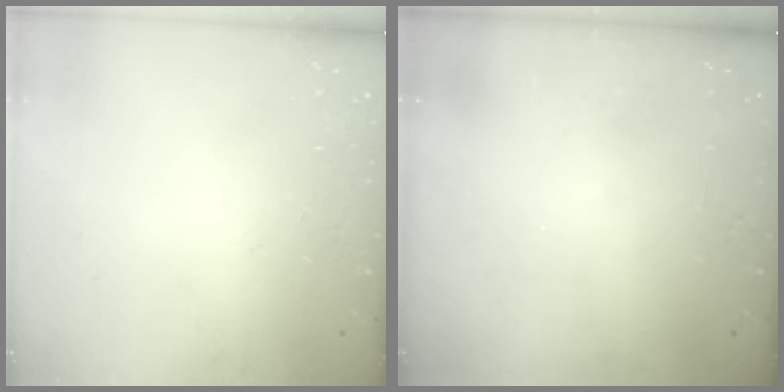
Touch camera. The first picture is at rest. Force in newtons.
{"total": 2.5, "press": 2.5, "slide": 0.2}